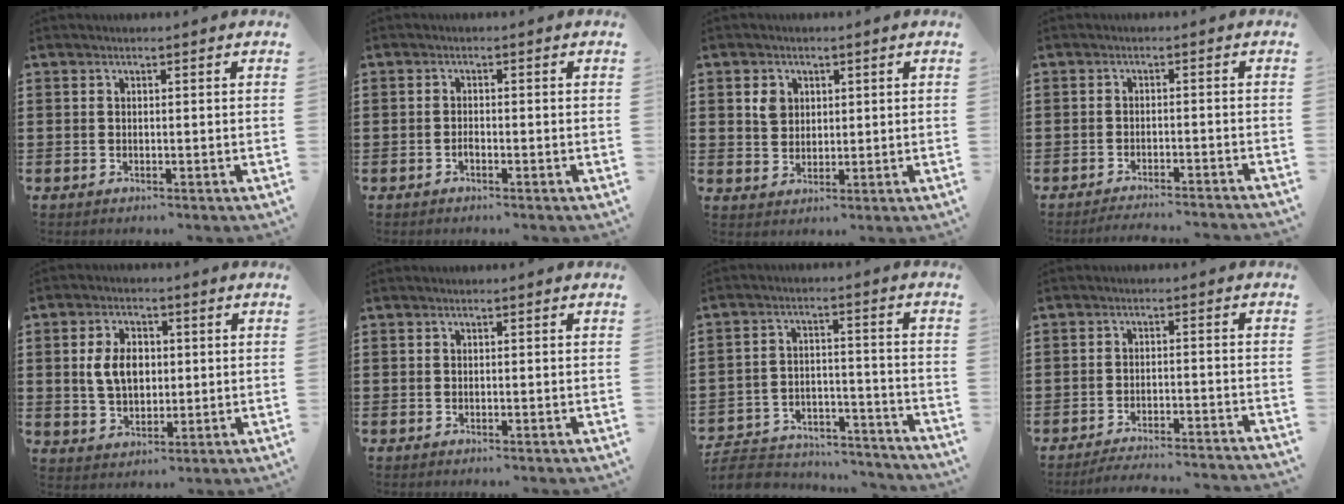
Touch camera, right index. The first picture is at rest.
{"total": 0.9, "force": [-0.6, 0.4, 0.6], "torque": [-0.014, -0.004, -0.011]}
{"total": 3.2, "force": [1.1, 2.7, 1.5], "torque": [-0.038, 0.009, 0.020]}
{"total": 2.5, "force": [-2.4, -0.3, 0.2], "torque": [-0.008, 0.000, -0.052]}
{"total": 6.4, "force": [0.7, 4.3, 4.6], "torque": [-0.106, 0.006, 0.005]}
{"total": 0.0}
{"total": 6.9, "force": [-6.5, 1.5, 1.5], "torque": [-0.039, 0.012, -0.131]}
{"total": 3.3, "force": [-3.3, -0.1, 0.6], "torque": [-0.013, 0.000, -0.068]}